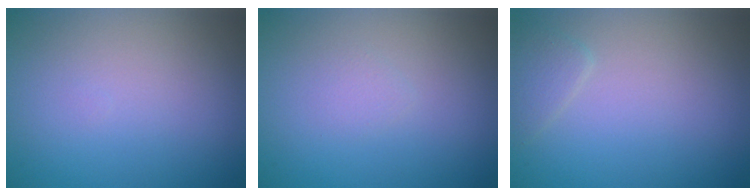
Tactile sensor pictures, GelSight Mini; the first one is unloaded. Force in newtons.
{"total": 0.7, "press": 0.7, "slide": 0.0}
{"total": 1.2, "press": 1.2, "slide": 0.1}